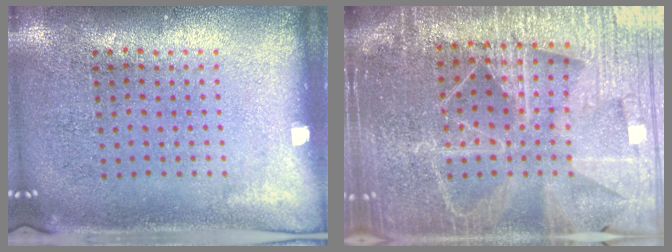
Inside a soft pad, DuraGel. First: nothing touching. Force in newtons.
{"total": 5.4, "press": 4.8, "slide": 2.4}